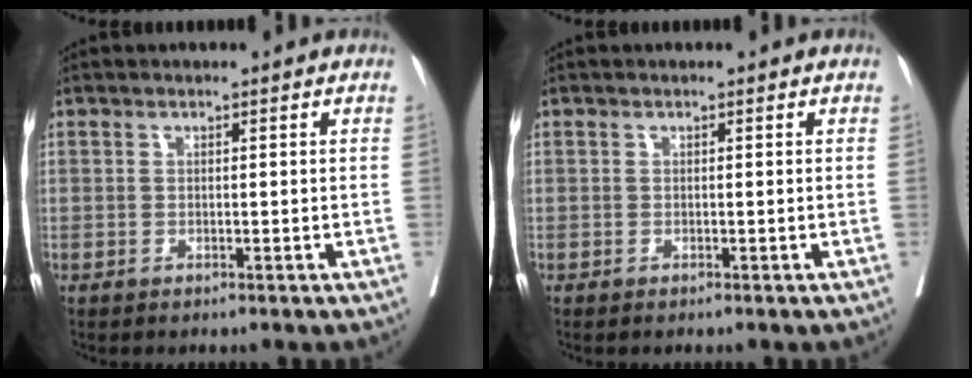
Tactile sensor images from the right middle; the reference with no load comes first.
{"total": 0.0}